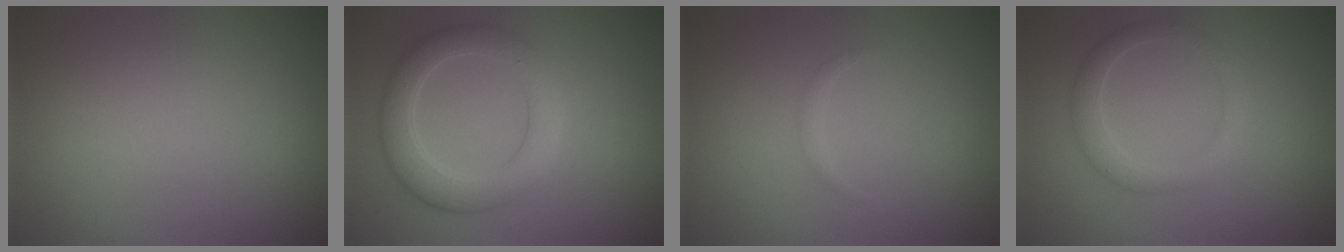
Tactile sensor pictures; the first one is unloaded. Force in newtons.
{"total": 4.7, "press": 4.7, "slide": 0.5}
{"total": 0.5, "press": 0.5, "slide": 0.0}
{"total": 2.3, "press": 2.3, "slide": 0.1}